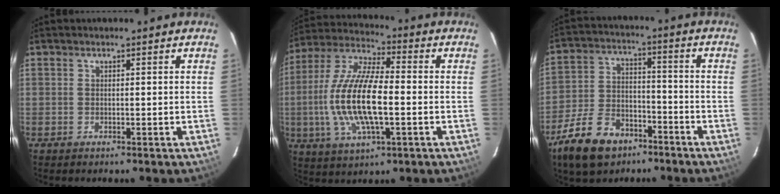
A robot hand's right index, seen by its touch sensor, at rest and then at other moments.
{"total": 17.2, "force": [-2.4, 5.9, 16.0], "torque": [-0.324, 0.000, -0.047]}
{"total": 14.9, "force": [-9.7, 8.7, 7.3], "torque": [-0.176, 0.005, -0.162]}